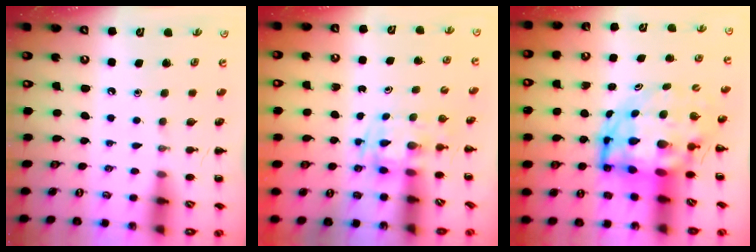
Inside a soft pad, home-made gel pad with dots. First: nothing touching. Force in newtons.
{"total": 2.8, "press": 2.5, "slide": 1.3}
{"total": 9.1, "press": 8.8, "slide": 2.5}